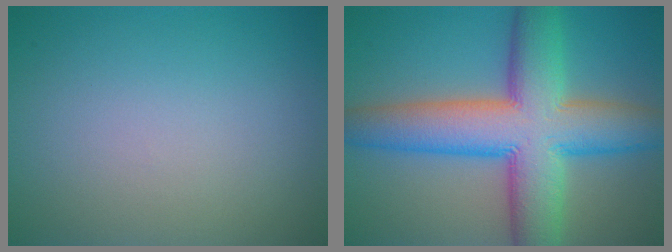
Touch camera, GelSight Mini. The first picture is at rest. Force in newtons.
{"total": 11.9, "press": 11.9, "slide": 0.2}